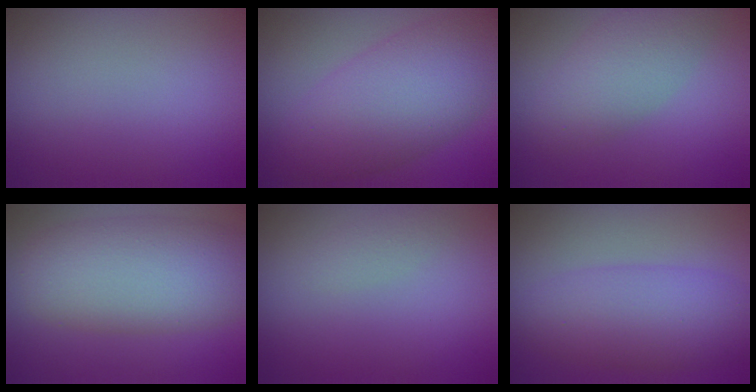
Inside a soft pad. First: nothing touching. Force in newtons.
{"total": 8.7, "press": 8.7, "slide": 0.4}
{"total": 4.4, "press": 4.4, "slide": 0.1}
{"total": 8.5, "press": 8.5, "slide": 0.4}
{"total": 1.0, "press": 1.0, "slide": 0.0}
{"total": 5.7, "press": 5.6, "slide": 0.4}